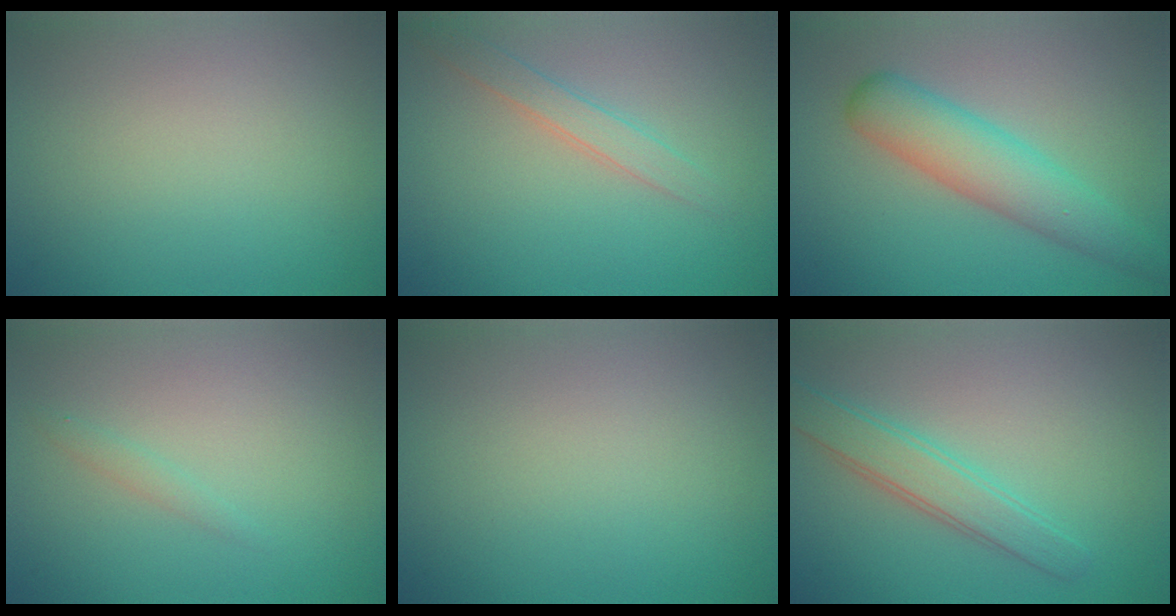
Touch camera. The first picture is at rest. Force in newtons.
{"total": 2.0, "press": 2.0, "slide": 0.1}
{"total": 5.2, "press": 5.2, "slide": 0.3}
{"total": 0.8, "press": 0.8, "slide": 0.0}
{"total": 0.0}
{"total": 3.2, "press": 3.2, "slide": 0.1}